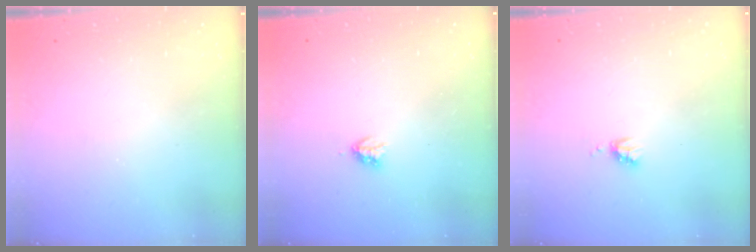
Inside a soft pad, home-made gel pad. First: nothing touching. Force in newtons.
{"total": 2.9, "press": 2.9, "slide": 0.5}
{"total": 3.7, "press": 3.7, "slide": 0.4}